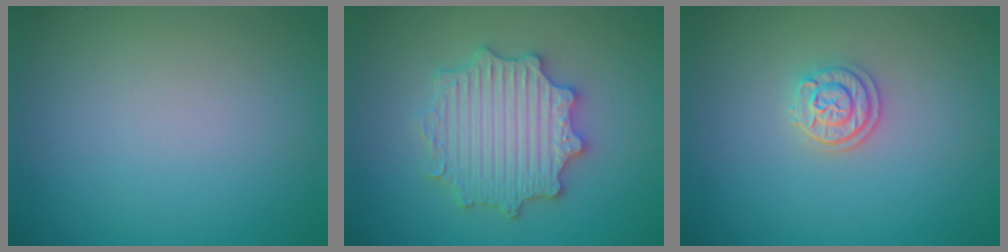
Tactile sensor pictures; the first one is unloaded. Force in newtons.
{"total": 5.6, "press": 5.5, "slide": 1.0}
{"total": 2.2, "press": 2.1, "slide": 0.9}